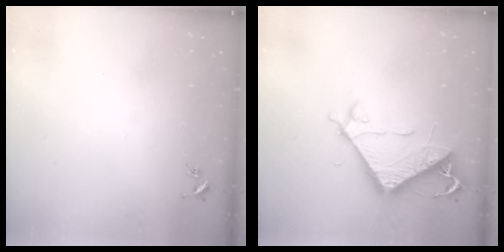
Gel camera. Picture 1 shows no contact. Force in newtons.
{"total": 7.1, "press": 7.1, "slide": 0.6}